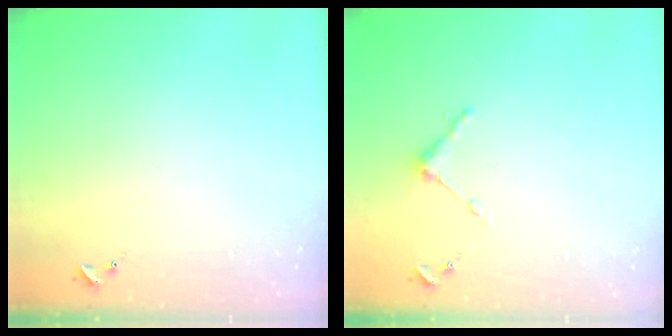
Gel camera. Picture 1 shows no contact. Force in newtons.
{"total": 4.0, "press": 4.0, "slide": 0.4}